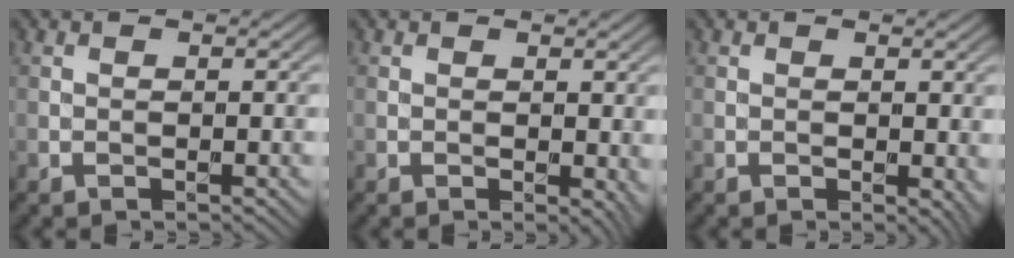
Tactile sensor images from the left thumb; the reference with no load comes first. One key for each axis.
{"total": 2.0, "fx": 0.1, "fy": 1.2, "fz": 1.7, "tx": -0.016, "ty": -0.007, "tz": 0.004}
{"total": 1.7, "fx": 0.0, "fy": 1.0, "fz": 1.4, "tx": -0.014, "ty": -0.007, "tz": 0.003}